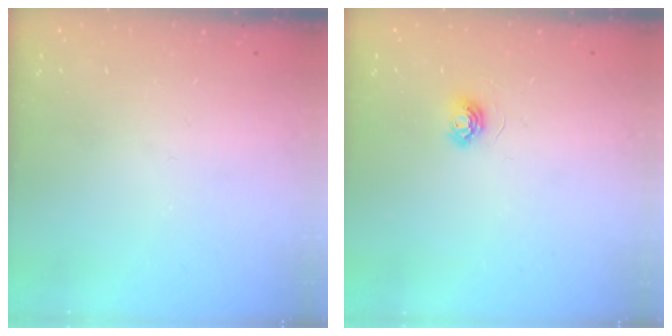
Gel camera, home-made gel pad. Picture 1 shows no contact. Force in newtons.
{"total": 4.0, "press": 4.0, "slide": 0.4}